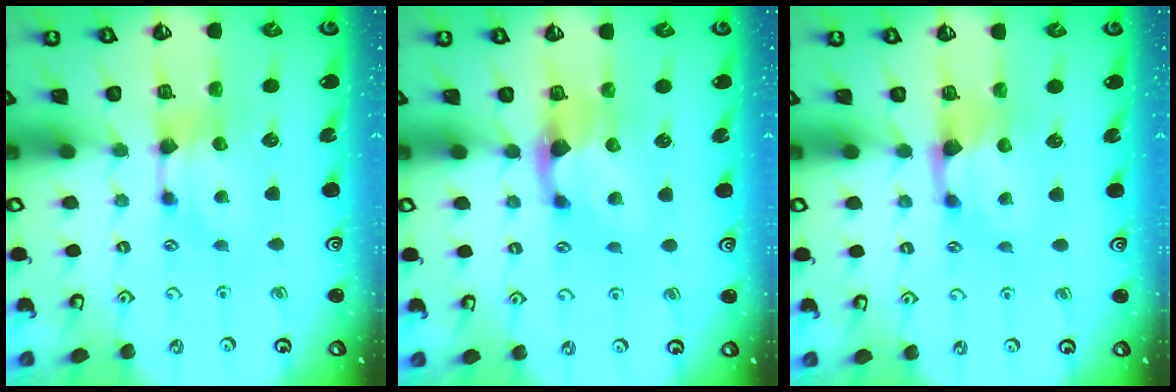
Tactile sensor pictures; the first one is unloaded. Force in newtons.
{"total": 1.7, "press": 1.3, "slide": 1.1}
{"total": 1.2, "press": 0.2, "slide": 1.2}